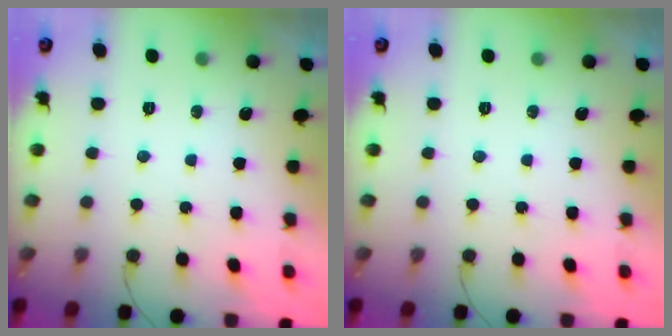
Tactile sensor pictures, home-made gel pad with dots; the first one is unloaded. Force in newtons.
{"total": 0.0}